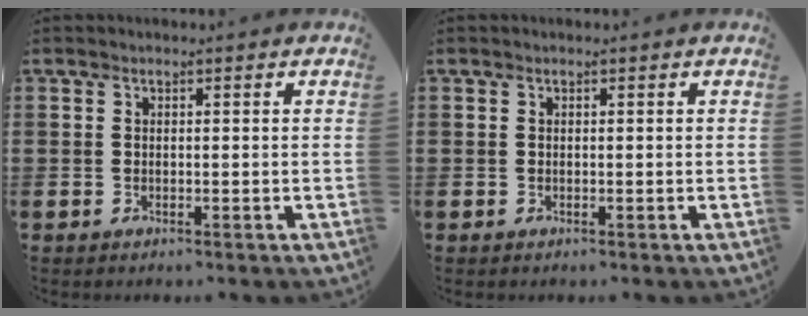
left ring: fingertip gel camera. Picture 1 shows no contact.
{"total": 0.0}